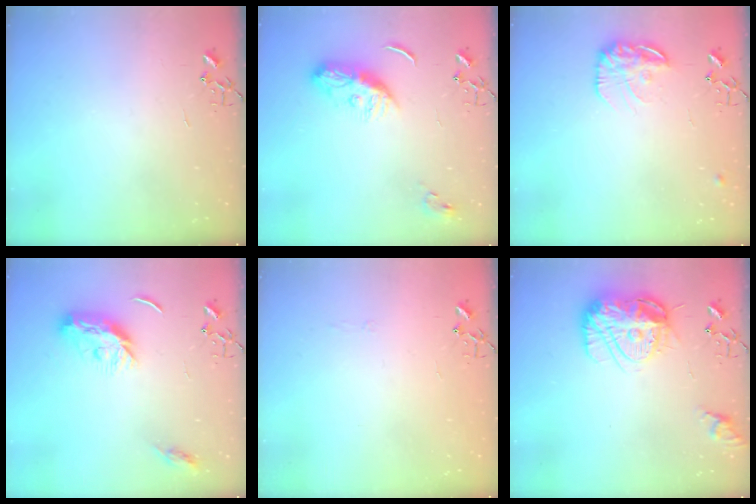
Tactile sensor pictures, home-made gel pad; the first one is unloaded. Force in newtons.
{"total": 10.1, "press": 10.1, "slide": 0.1}
{"total": 14.1, "press": 14.1, "slide": 0.9}
{"total": 10.1, "press": 10.1, "slide": 0.2}
{"total": 2.8, "press": 2.8, "slide": 0.5}
{"total": 15.6, "press": 15.5, "slide": 1.4}